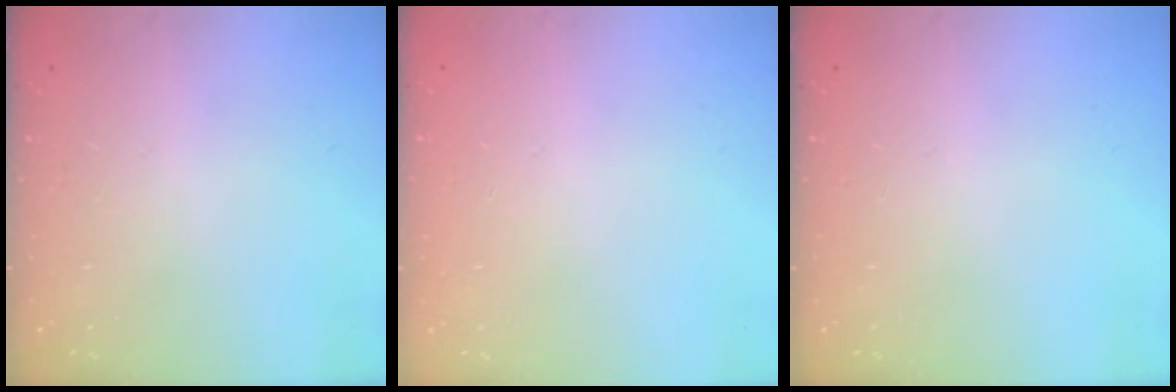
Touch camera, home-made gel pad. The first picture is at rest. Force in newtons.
{"total": 0.0}
{"total": 0.0}